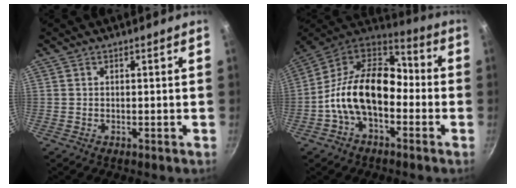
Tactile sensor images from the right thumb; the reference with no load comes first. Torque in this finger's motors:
{"motor_torque": [2.13, 2.40, 2.05, -0.70, 0.29]}